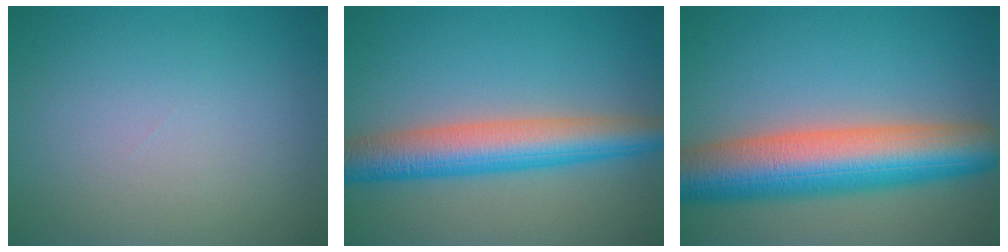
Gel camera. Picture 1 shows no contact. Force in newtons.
{"total": 7.0, "press": 7.0, "slide": 0.2}
{"total": 10.9, "press": 10.9, "slide": 0.1}